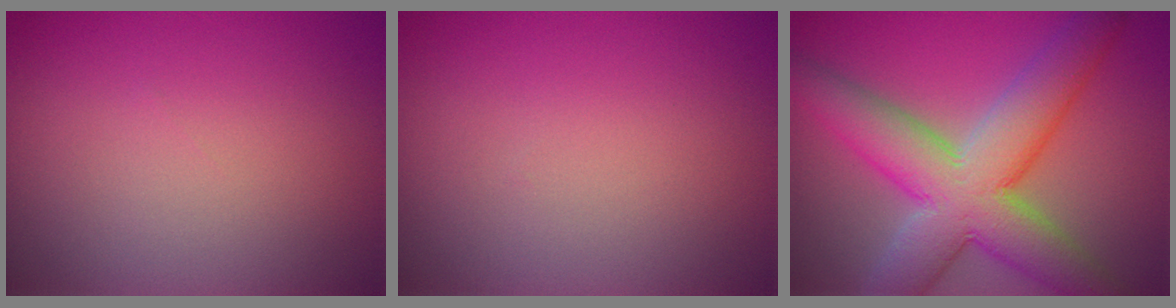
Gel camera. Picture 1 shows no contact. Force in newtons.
{"total": 0.0}
{"total": 10.1, "press": 10.1, "slide": 0.7}